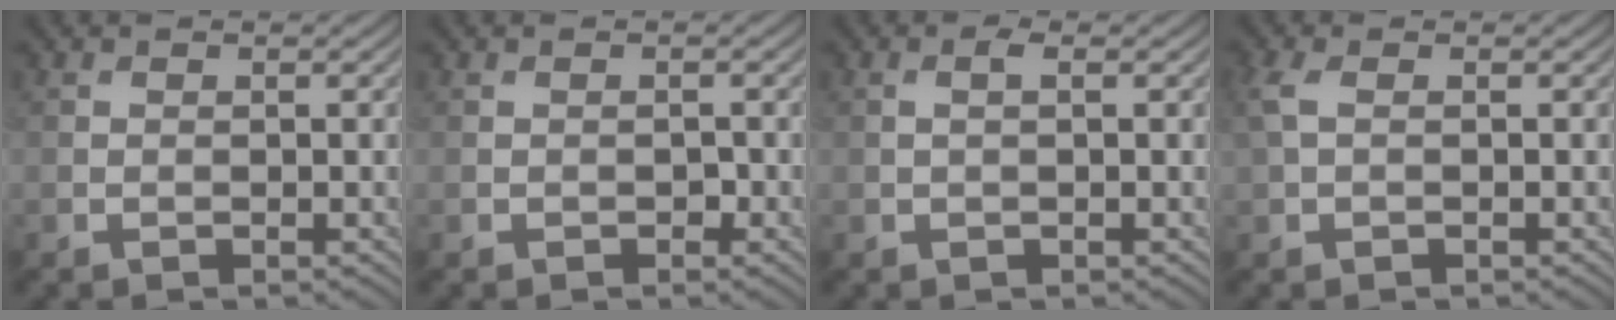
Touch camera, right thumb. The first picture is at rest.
{"total": 0.8, "force": [-0.4, 0.5, 0.5], "torque": [-0.006, 0.000, -0.006]}
{"total": 0.9, "force": [0.2, 0.2, 0.9], "torque": [-0.019, 0.005, 0.003]}
{"total": 2.3, "force": [0.5, 1.2, 1.9], "torque": [-0.055, 0.008, 0.007]}